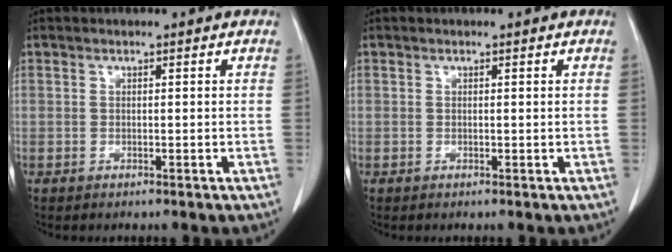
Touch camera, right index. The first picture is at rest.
{"total": 0.0}